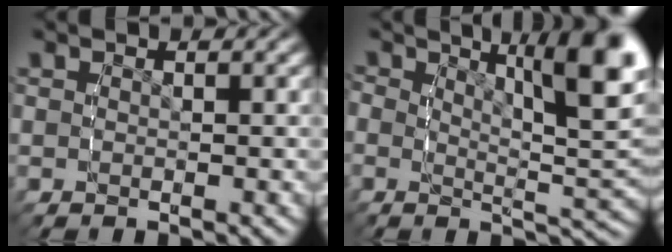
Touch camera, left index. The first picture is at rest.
{"total": 9.7, "force": [3.4, 3.0, 8.5], "torque": [-0.100, 0.004, 0.046]}